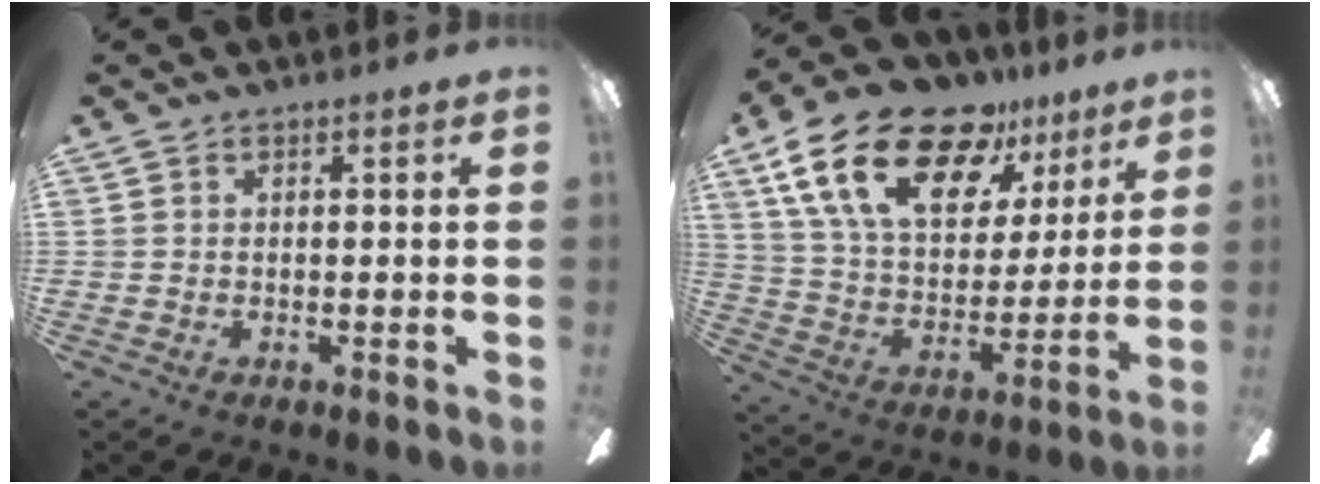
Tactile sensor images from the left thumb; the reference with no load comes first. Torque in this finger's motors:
{"motor_torque": [0.50, 0.61, 1.63, -1.14, 0.47]}